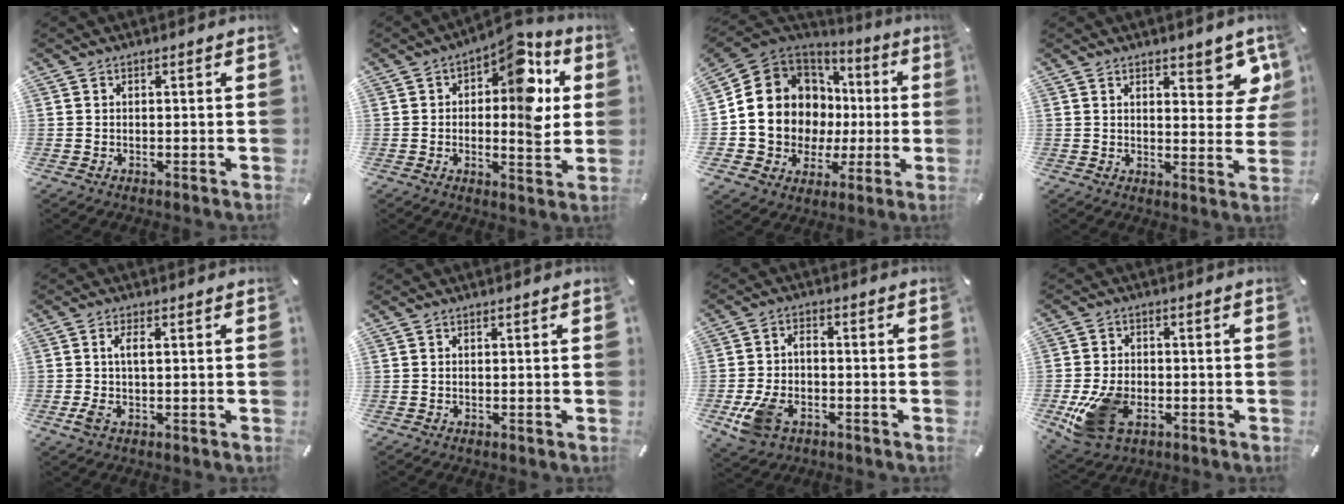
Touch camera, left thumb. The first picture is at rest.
{"total": 13.2, "force": [4.8, 6.6, 10.4], "torque": [-0.120, -0.043, 0.077]}
{"total": 14.0, "force": [1.4, 13.1, 4.7], "torque": [-0.106, -0.037, 0.049]}
{"total": 7.6, "force": [5.2, 3.3, 4.4], "torque": [-0.043, -0.037, 0.088]}
{"total": 3.9, "force": [0.2, 1.4, 3.7], "torque": [-0.082, -0.002, -0.003]}
{"total": 0.0}
{"total": 8.3, "force": [-3.2, 5.1, 5.7], "torque": [-0.127, 0.008, -0.058]}
{"total": 11.8, "force": [-4.0, 8.0, 7.7], "torque": [-0.165, 0.010, -0.065]}